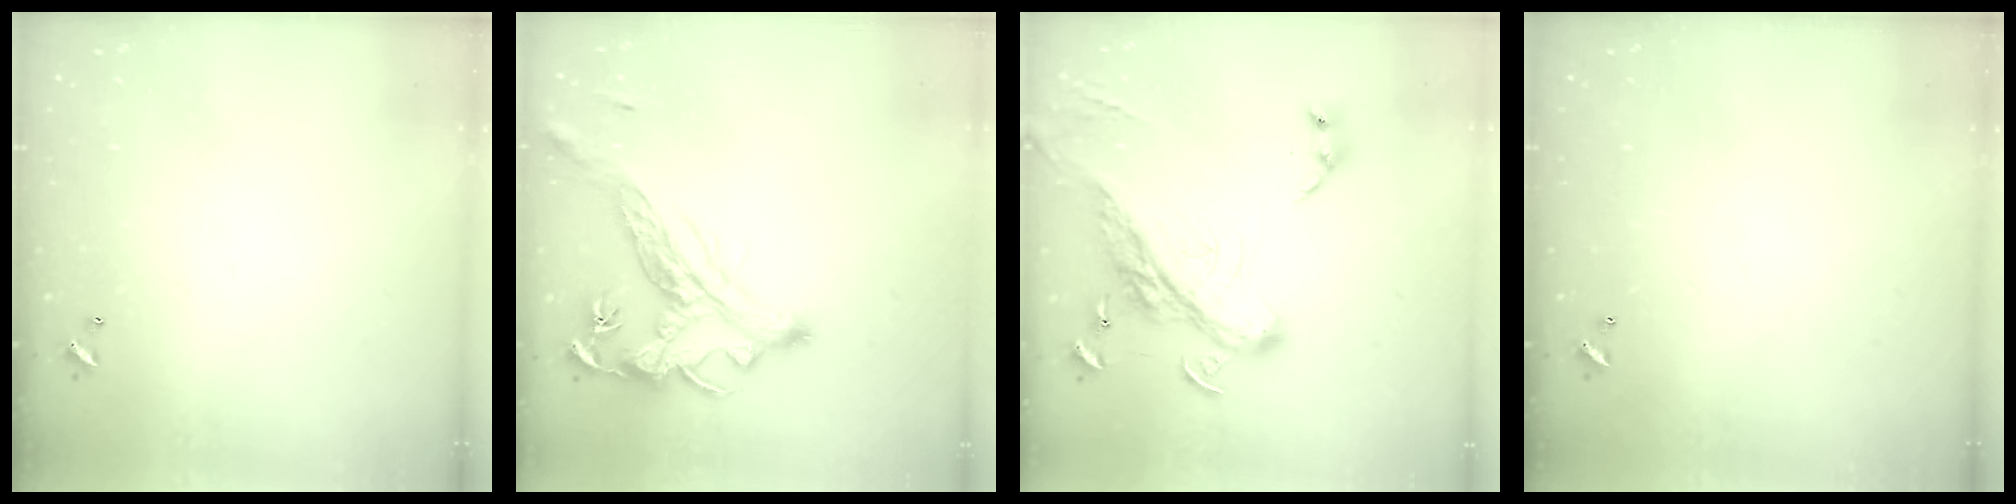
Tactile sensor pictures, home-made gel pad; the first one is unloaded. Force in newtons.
{"total": 4.1, "press": 3.9, "slide": 1.2}
{"total": 10.0, "press": 9.8, "slide": 2.3}
{"total": 0.0}